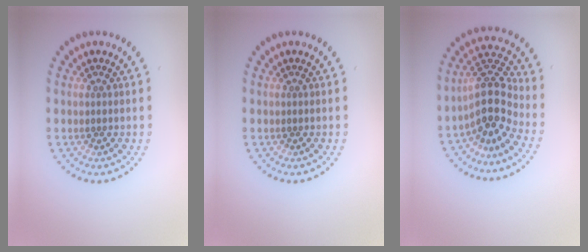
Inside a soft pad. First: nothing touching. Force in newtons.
{"total": 0.0}
{"total": 4.4, "press": 3.6, "slide": 2.4}